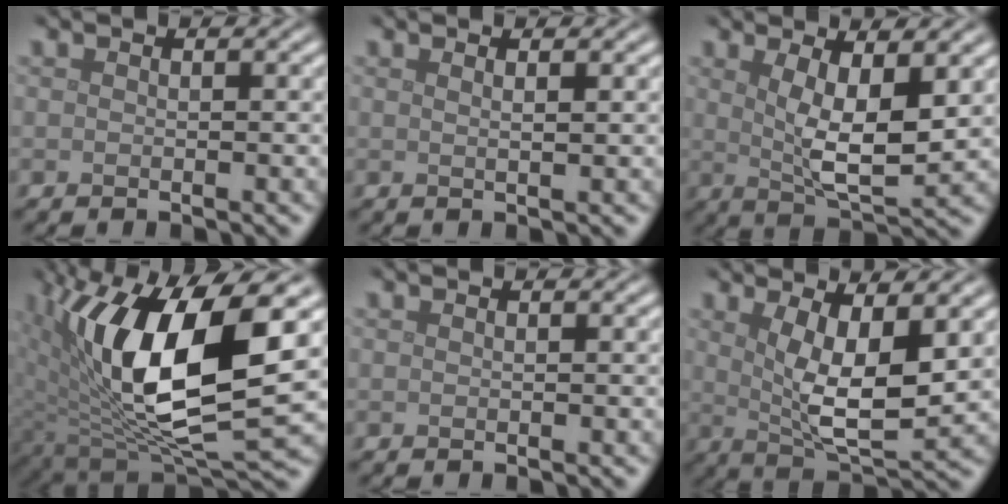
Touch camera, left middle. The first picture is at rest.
{"total": 1.3, "force": [0.7, 0.5, 1.0], "torque": [-0.004, 0.000, 0.002]}
{"total": 5.9, "force": [1.3, 1.8, 5.4], "torque": [-0.101, -0.012, 0.028]}
{"total": 14.3, "force": [2.8, 6.1, 12.6], "torque": [-0.233, -0.015, 0.054]}
{"total": 0.0}
{"total": 7.3, "force": [1.4, 2.5, 6.8], "torque": [-0.124, -0.010, 0.029]}